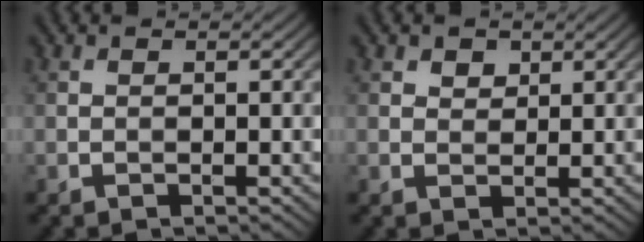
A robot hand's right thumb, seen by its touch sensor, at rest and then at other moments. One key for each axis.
{"total": 1.6, "fx": 1.1, "fy": 1.1, "fz": 0.6, "tx": -0.012, "ty": -0.002, "tz": 0.019}